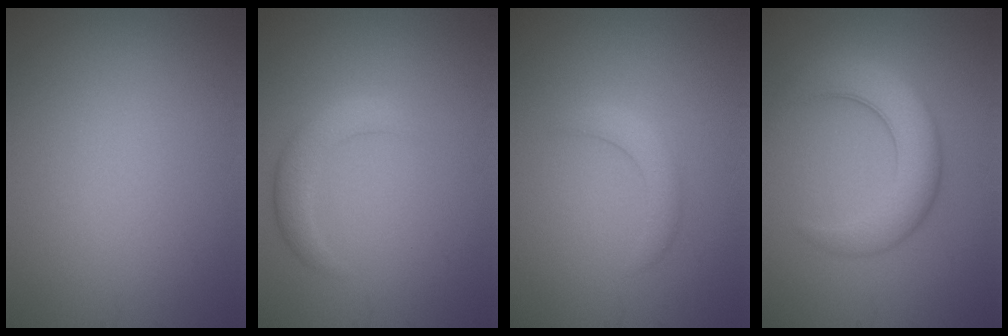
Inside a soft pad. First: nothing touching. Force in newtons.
{"total": 2.6, "press": 2.6, "slide": 0.0}
{"total": 1.7, "press": 1.7, "slide": 0.2}
{"total": 5.5, "press": 5.5, "slide": 0.3}